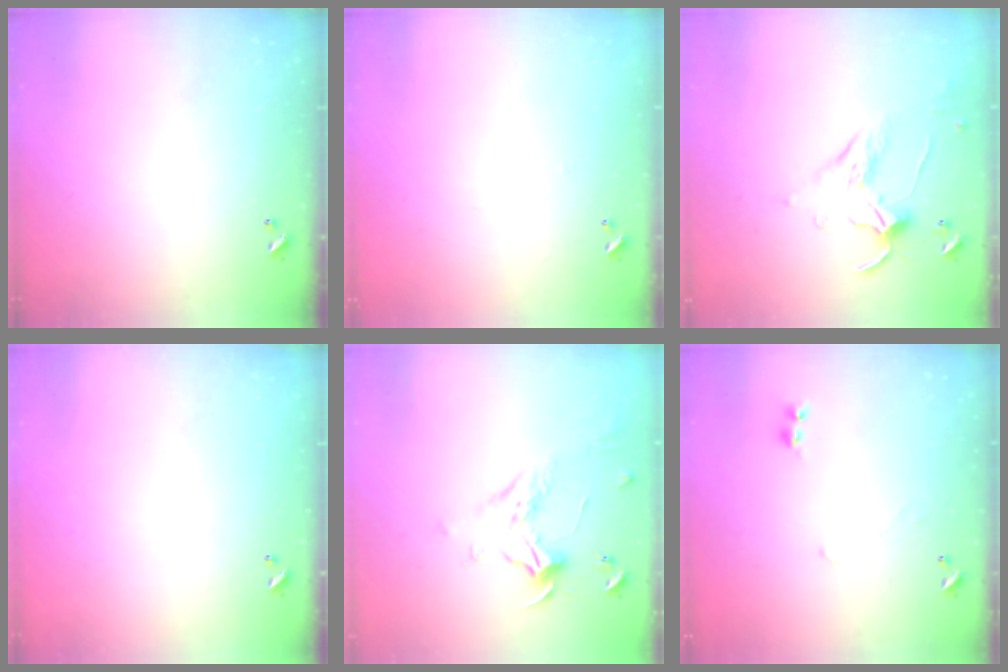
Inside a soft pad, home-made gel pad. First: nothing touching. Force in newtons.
{"total": 0.5, "press": 0.3, "slide": 0.4}
{"total": 1.2, "press": 0.8, "slide": 0.8}
{"total": 0.0}
{"total": 1.8, "press": 1.7, "slide": 0.7}
{"total": 2.3, "press": 2.3, "slide": 0.2}